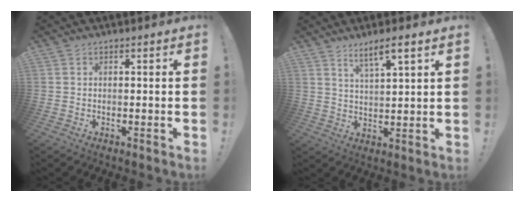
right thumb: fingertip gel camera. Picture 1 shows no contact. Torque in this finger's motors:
{"motor_torque": [0.12, 0.18, 0.13, 0.61, 0.01]}